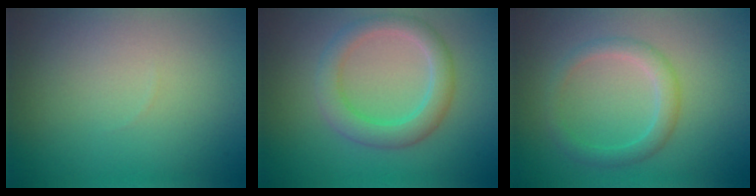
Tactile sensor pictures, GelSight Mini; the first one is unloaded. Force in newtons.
{"total": 3.7, "press": 3.7, "slide": 0.2}
{"total": 2.5, "press": 2.4, "slide": 0.2}